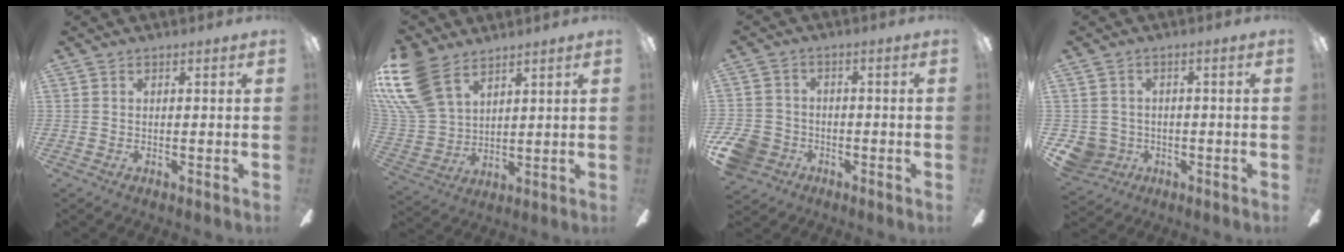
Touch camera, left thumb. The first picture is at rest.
{"total": 16.4, "force": [9.9, 9.2, 9.2], "torque": [-0.233, -0.034, 0.187]}
{"total": 8.0, "force": [-3.9, 6.3, 3.1], "torque": [-0.084, 0.030, -0.073]}
{"total": 5.4, "force": [-1.6, 5.1, 1.0], "torque": [-0.053, 0.008, -0.032]}